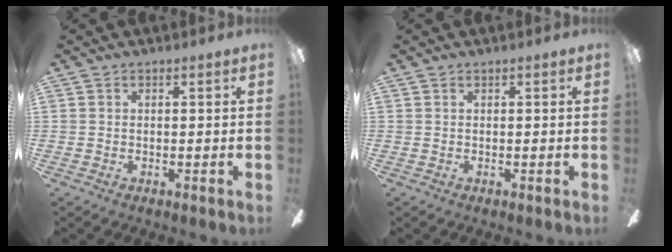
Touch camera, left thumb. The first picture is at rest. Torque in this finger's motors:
{"motor_torque": [0.00, -0.02, 0.25, -0.04, 0.02]}